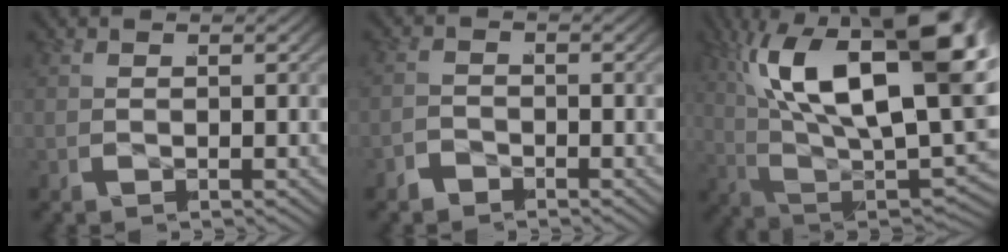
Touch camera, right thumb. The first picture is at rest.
{"total": 1.8, "force": [-1.6, -0.1, -0.8], "torque": [0.022, 0.002, -0.035]}
{"total": 22.8, "force": [2.8, 12.9, 18.6], "torque": [-0.332, -0.051, 0.069]}